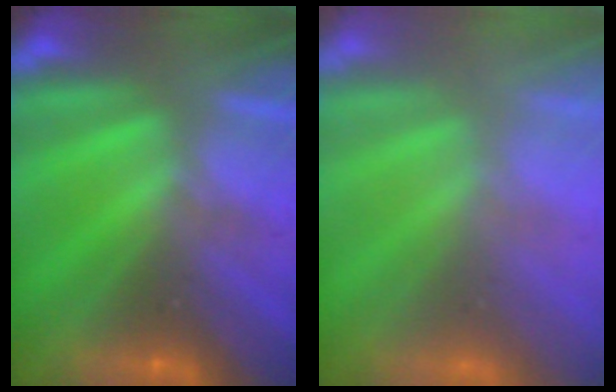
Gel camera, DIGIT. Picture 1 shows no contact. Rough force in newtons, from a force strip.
{"total": 8.9}